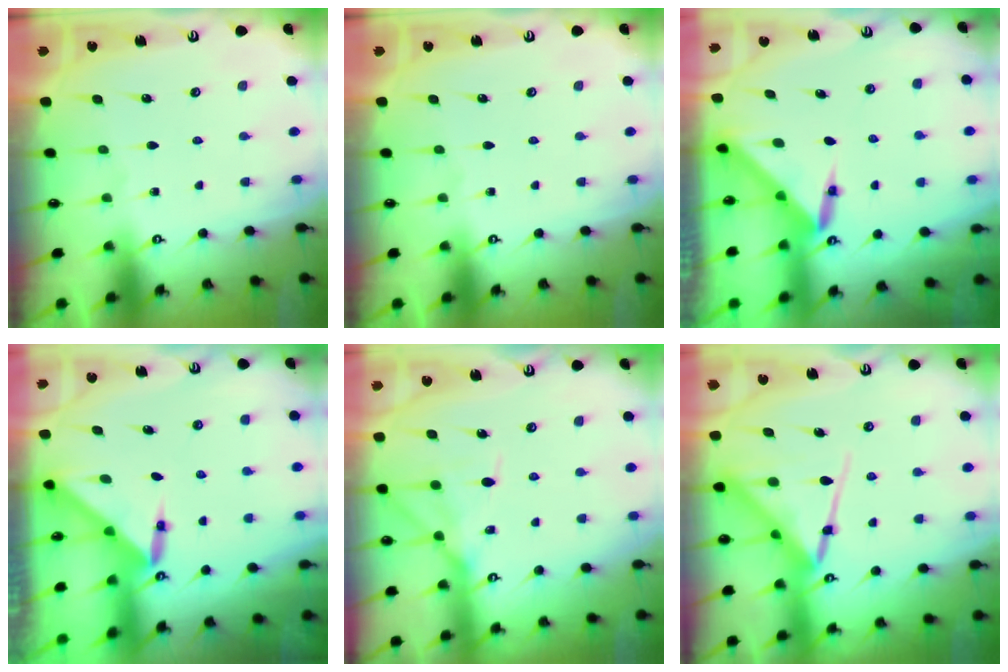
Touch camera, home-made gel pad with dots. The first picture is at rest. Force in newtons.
{"total": 0.0}
{"total": 3.2, "press": 3.2, "slide": 0.0}
{"total": 3.0, "press": 3.0, "slide": 0.3}
{"total": 13.0, "press": 13.0, "slide": 1.2}
{"total": 14.2, "press": 14.2, "slide": 1.5}